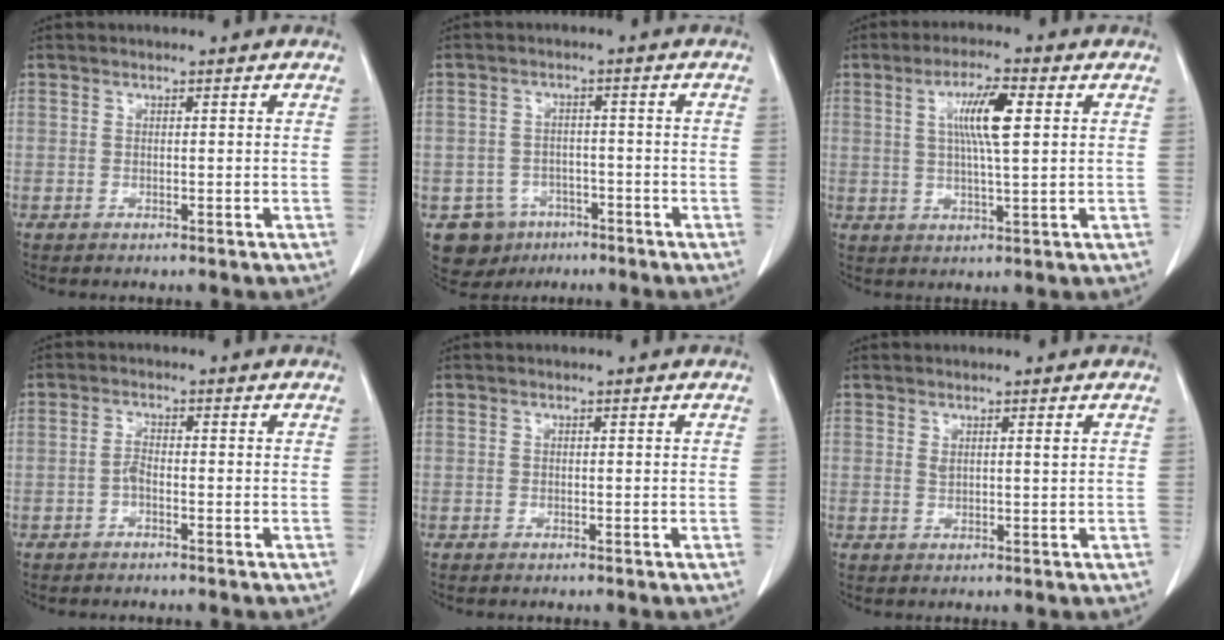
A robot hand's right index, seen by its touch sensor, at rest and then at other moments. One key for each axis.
{"total": 6.2, "fx": -3.4, "fy": 5.1, "fz": 0.8, "tx": -0.013, "ty": 0.009, "tz": -0.045}
{"total": 7.5, "fx": 1.9, "fy": 0.6, "fz": 7.2, "tx": -0.132, "ty": 0.005, "tz": 0.034}
{"total": 1.6, "fx": -0.7, "fy": 0.5, "fz": 1.3, "tx": -0.026, "ty": 0.003, "tz": -0.016}
{"total": 0.0}
{"total": 1.3, "fx": 0.7, "fy": 0.1, "fz": 1.1, "tx": -0.025, "ty": -0.003, "tz": 0.014}